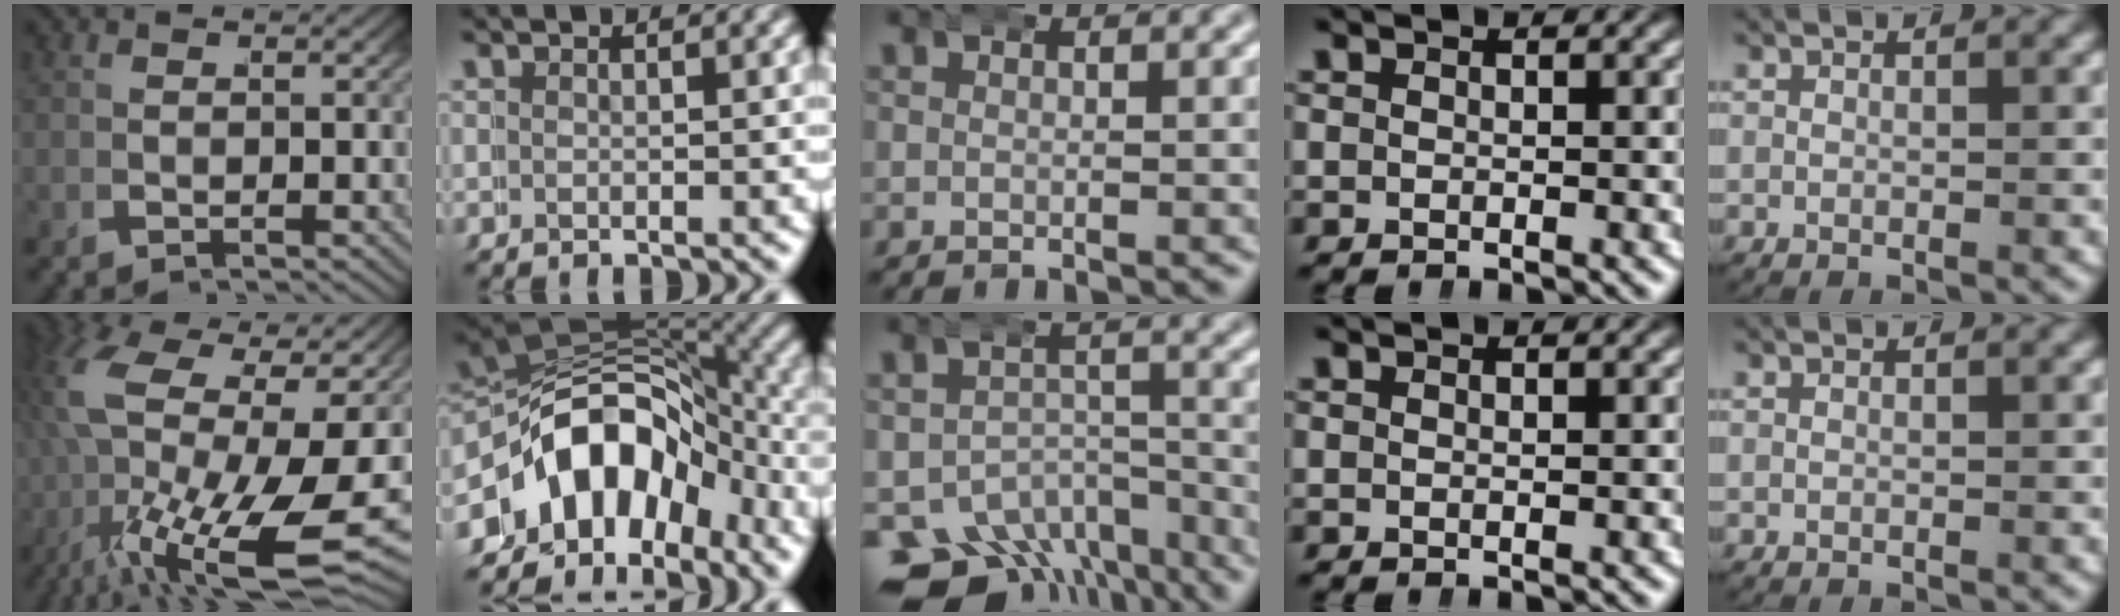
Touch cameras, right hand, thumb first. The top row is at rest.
{"thumb": {"total": 14.7, "force": [-1.0, 7.3, 12.7], "torque": [-0.259, -0.038, 0.016]}, "index": {"total": 13.4, "force": [-2.6, 10.5, 7.8], "torque": [-0.156, -0.031, -0.041]}, "middle": {"total": 12.9, "force": [-7.9, 8.8, 5.1], "torque": [-0.092, -0.053, -0.117]}}